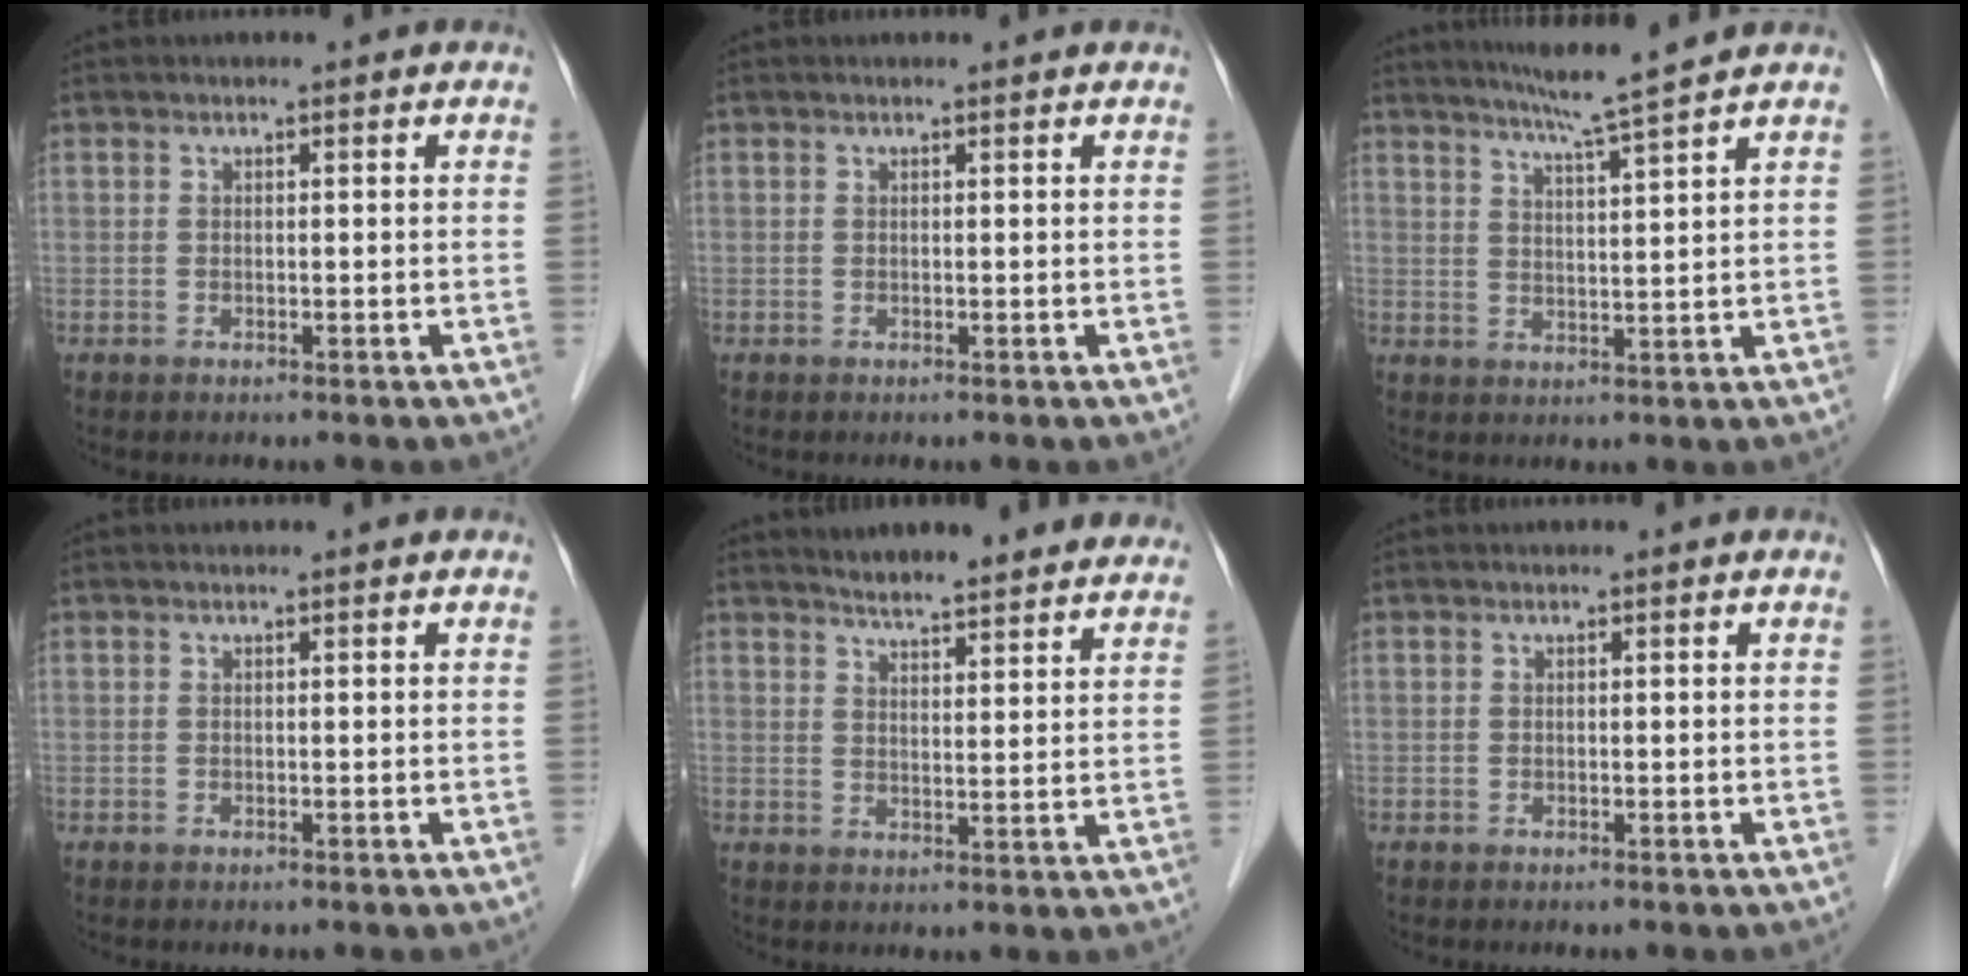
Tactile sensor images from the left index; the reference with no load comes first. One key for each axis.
{"total": 0.7, "fx": 0.7, "fy": 0.1, "fz": 0.2, "tx": -0.008, "ty": 0.001, "tz": 0.007}
{"total": 6.7, "fx": 5.6, "fy": -1.8, "fz": 3.2, "tx": -0.055, "ty": -0.008, "tz": 0.092}
{"total": 0.0}
{"total": 14.4, "fx": 13.3, "fy": 1.8, "fz": 5.2, "tx": -0.063, "ty": 0.008, "tz": 0.162}
{"total": 0.0}